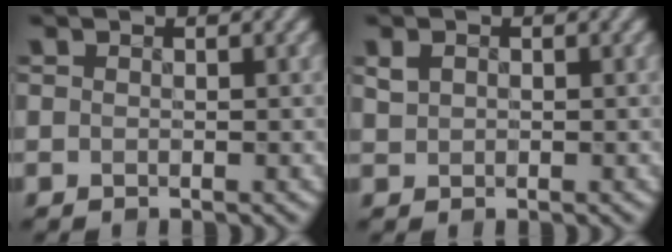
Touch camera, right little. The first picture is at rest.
{"total": 0.6, "force": [-0.1, 0.5, 0.2], "torque": [-0.012, -0.002, 0.007]}